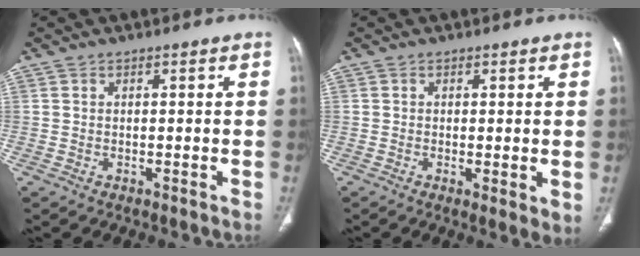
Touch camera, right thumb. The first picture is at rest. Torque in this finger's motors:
{"motor_torque": [-0.18, 0.83, 0.06, -0.09, 0.00]}